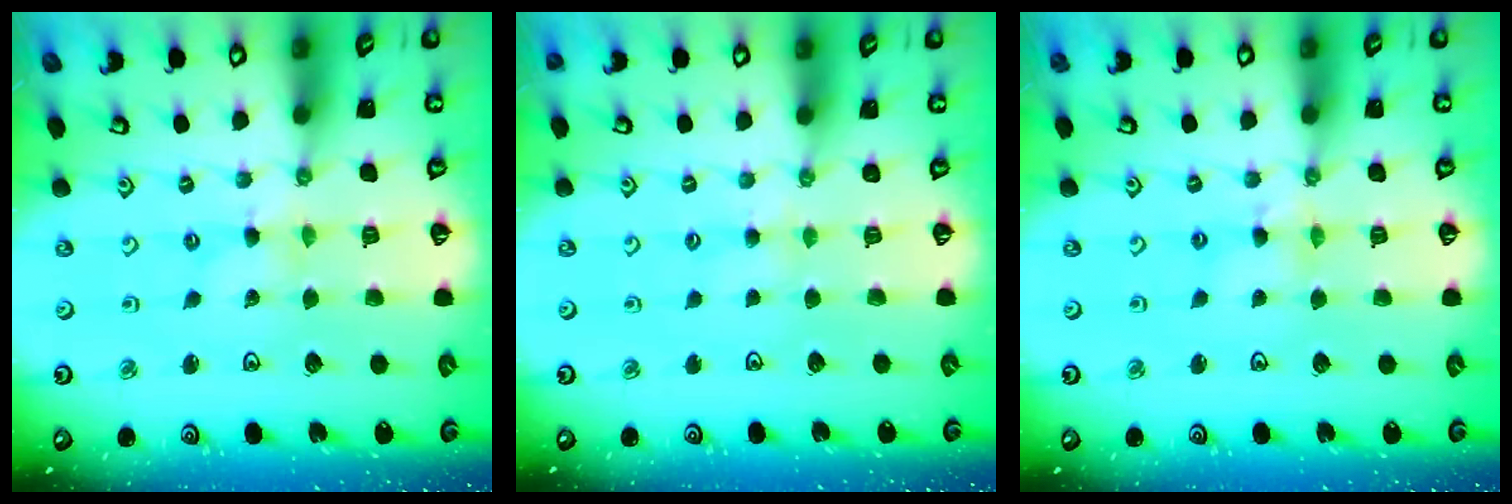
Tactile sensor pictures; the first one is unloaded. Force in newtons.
{"total": 2.6, "press": 2.6, "slide": 0.4}
{"total": 4.0, "press": 4.0, "slide": 0.4}